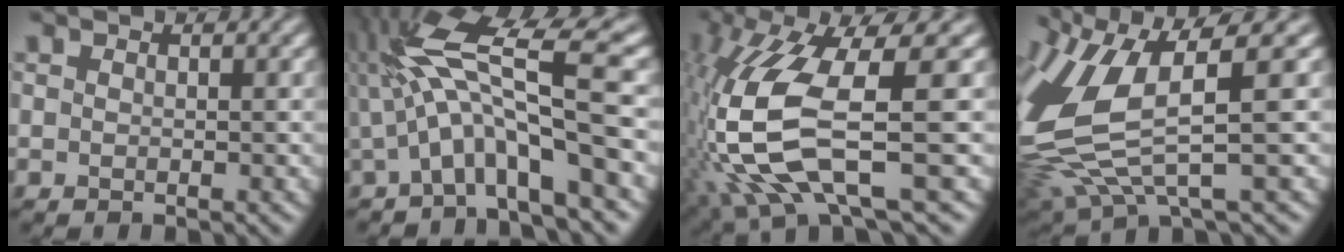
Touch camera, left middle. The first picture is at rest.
{"total": 9.0, "force": [1.1, 1.7, 8.8], "torque": [-0.148, 0.017, 0.008]}
{"total": 11.0, "force": [-1.2, 3.2, 10.5], "torque": [-0.234, -0.010, -0.024]}
{"total": 8.9, "force": [0.7, 3.0, 8.3], "torque": [-0.217, -0.018, 0.017]}